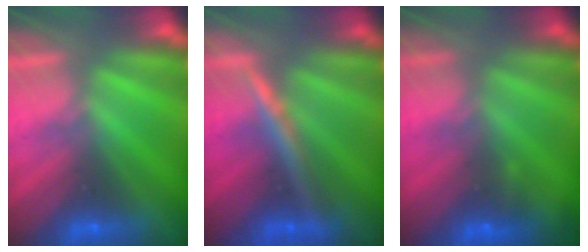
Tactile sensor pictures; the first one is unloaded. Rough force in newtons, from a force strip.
{"total": 2.5}
{"total": 4.6}